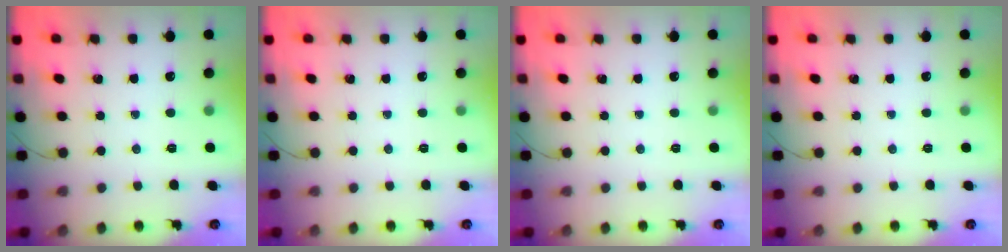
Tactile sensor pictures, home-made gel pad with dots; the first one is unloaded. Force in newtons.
{"total": 0.0}
{"total": 0.0}
{"total": 0.0}